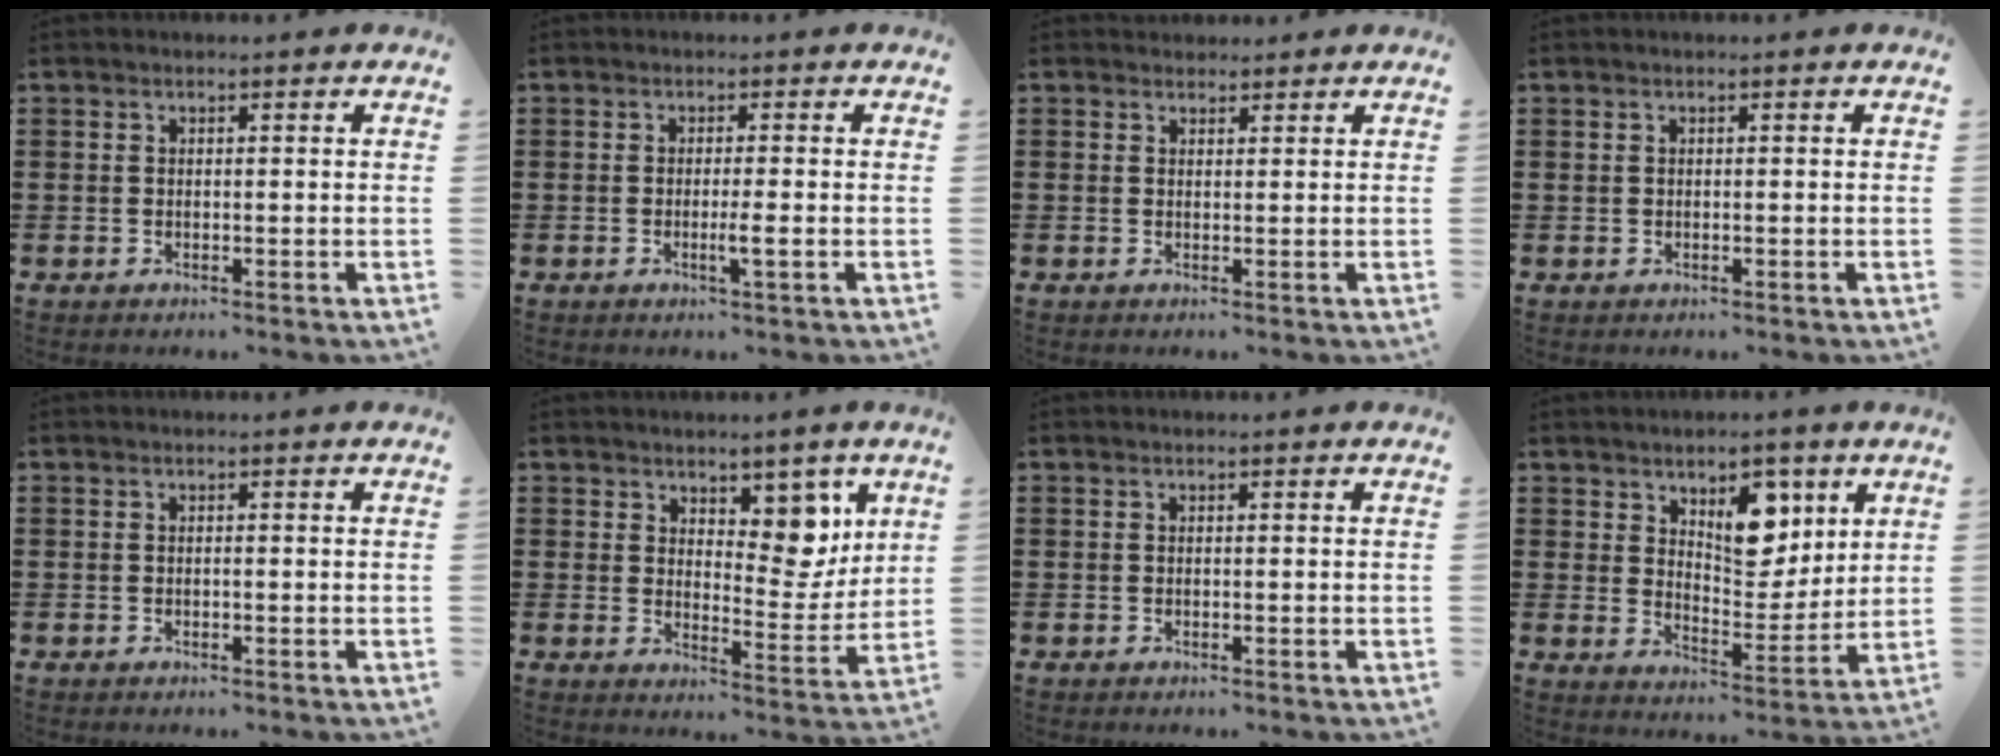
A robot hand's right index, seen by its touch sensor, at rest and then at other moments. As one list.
[{"total": 2.4, "force": [-0.8, -0.1, 2.3], "torque": [-0.037, -0.005, -0.016]}, {"total": 1.2, "force": [1.1, 0.5, -0.2], "torque": [0.000, 0.001, 0.022]}, {"total": 0.0}, {"total": 0.0}, {"total": 7.3, "force": [4.8, 4.1, 3.6], "torque": [-0.052, -0.025, 0.080]}, {"total": 0.0}, {"total": 8.6, "force": [4.7, 4.9, 5.2], "torque": [-0.073, -0.015, 0.077]}]